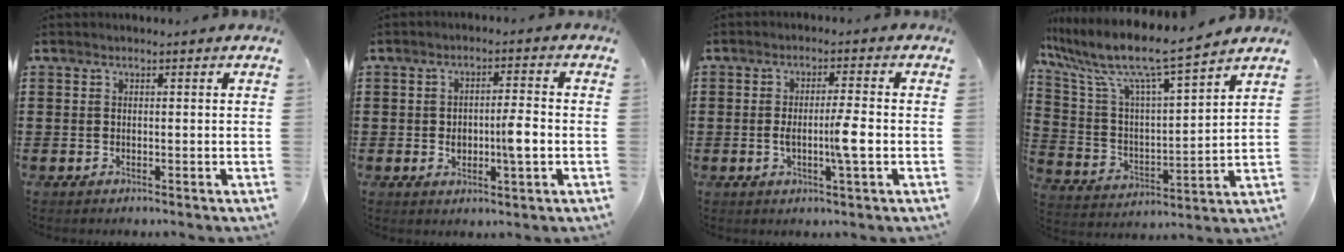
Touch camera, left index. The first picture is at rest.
{"total": 5.2, "force": [-0.7, 1.5, 5.0], "torque": [-0.079, 0.001, -0.016]}
{"total": 5.3, "force": [-0.9, 0.2, 5.2], "torque": [-0.098, -0.006, -0.022]}
{"total": 9.2, "force": [7.8, 0.6, 4.9], "torque": [-0.131, -0.054, 0.123]}